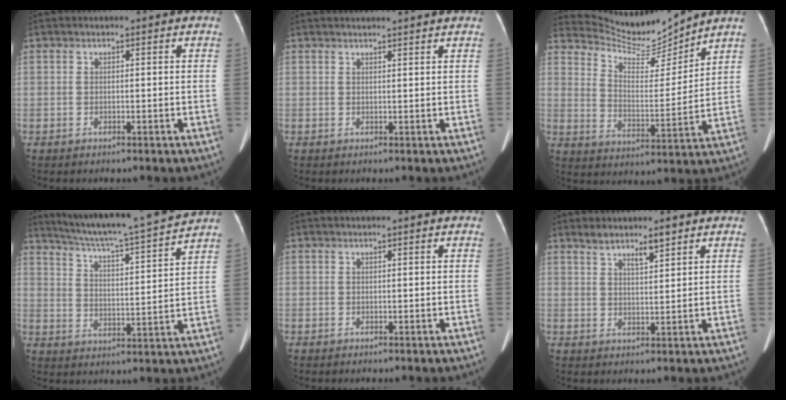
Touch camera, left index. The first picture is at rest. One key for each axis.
{"total": 4.8, "fx": 4.5, "fy": -0.3, "fz": 1.5, "tx": -0.018, "ty": 0.019, "tz": 0.047}
{"total": 10.4, "fx": 10.4, "fy": 0.1, "fz": 0.5, "tx": -0.025, "ty": -0.013, "tz": 0.185}
{"total": 16.7, "fx": 15.3, "fy": -1.2, "fz": 6.6, "tx": -0.117, "ty": -0.019, "tz": 0.225}
{"total": 0.0}
{"total": 3.5, "fx": 2.7, "fy": 0.4, "fz": 2.1, "tx": -0.037, "ty": 0.004, "tz": 0.049}